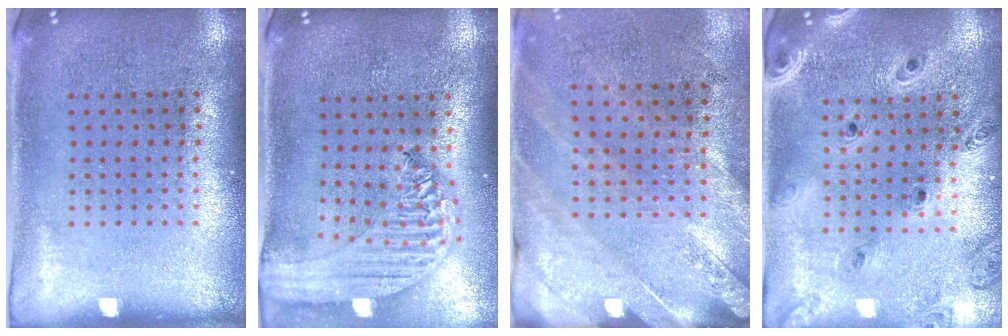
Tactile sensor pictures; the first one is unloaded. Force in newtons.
{"total": 2.3, "press": 2.0, "slide": 1.1}
{"total": 2.4, "press": 2.0, "slide": 1.3}
{"total": 1.2, "press": 1.2, "slide": 0.2}